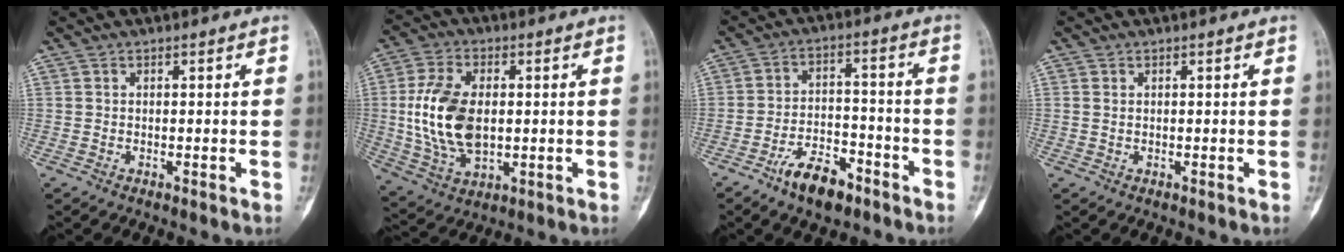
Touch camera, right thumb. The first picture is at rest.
{"total": 14.7, "force": [0.3, 8.8, 11.8], "torque": [-0.226, -0.004, 0.014]}
{"total": 9.5, "force": [-6.4, 4.4, 5.6], "torque": [-0.077, 0.045, -0.111]}
{"total": 0.7, "force": [0.1, 0.5, 0.4], "torque": [-0.010, 0.001, 0.006]}